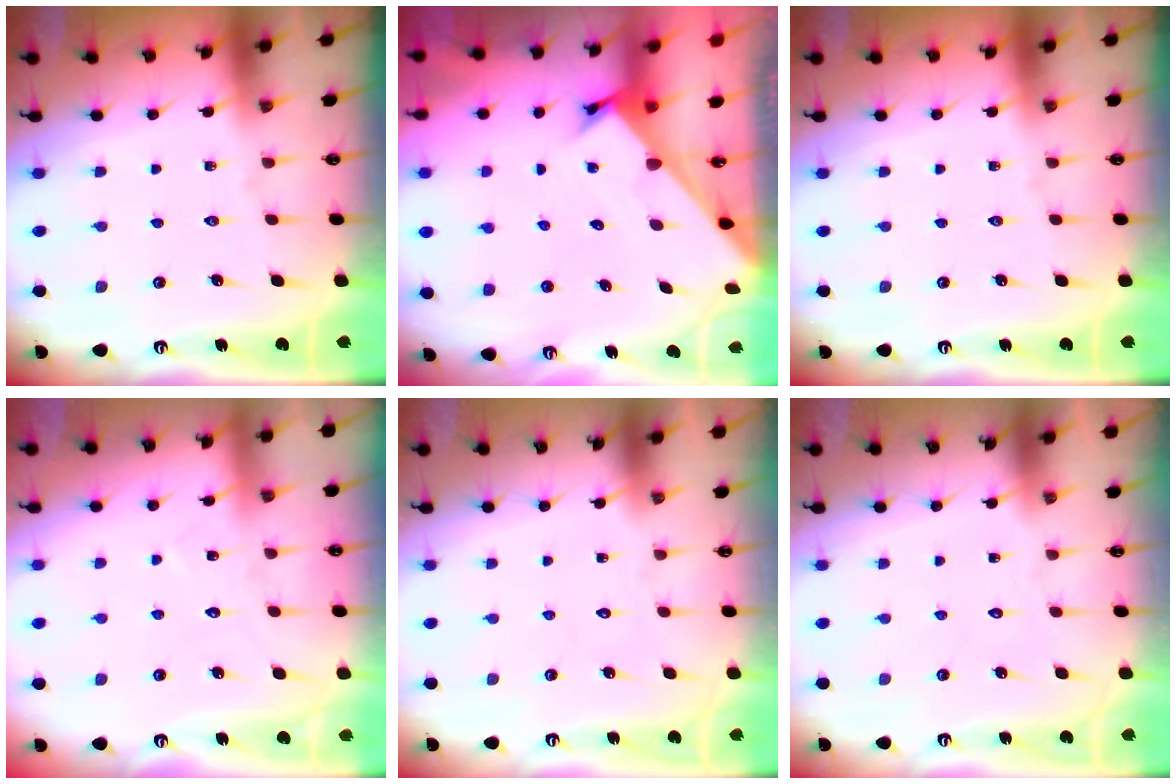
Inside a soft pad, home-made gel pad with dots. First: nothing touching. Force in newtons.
{"total": 2.4, "press": 2.4, "slide": 0.2}
{"total": 0.0}
{"total": 6.5, "press": 6.4, "slide": 0.6}
{"total": 1.6, "press": 1.6, "slide": 0.0}
{"total": 1.6, "press": 1.6, "slide": 0.0}